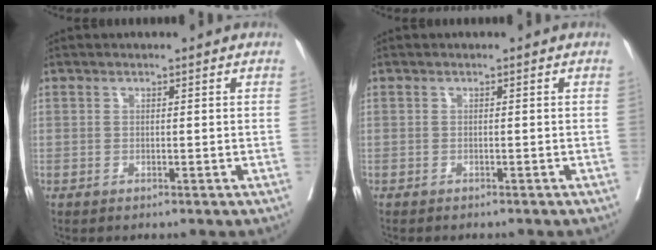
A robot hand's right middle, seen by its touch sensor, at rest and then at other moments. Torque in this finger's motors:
{"motor_torque": [0.85, -1.08, 0.06, 0.05]}